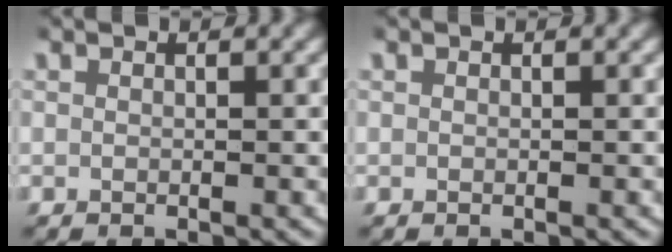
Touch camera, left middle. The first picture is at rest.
{"total": 0.0}